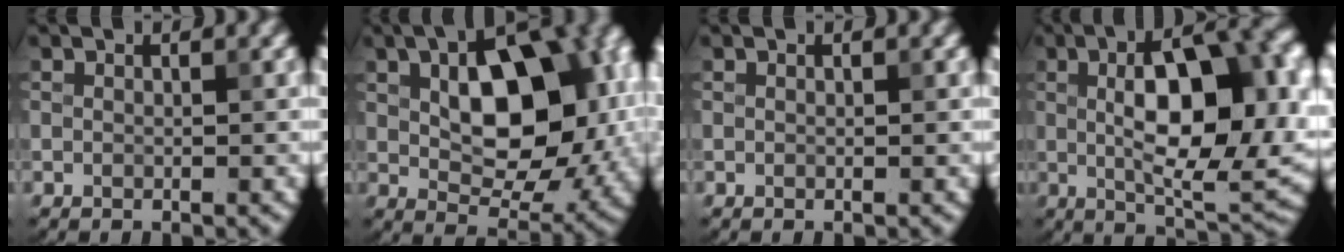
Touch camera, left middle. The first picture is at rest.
{"total": 14.0, "force": [2.3, 8.1, 11.2], "torque": [-0.153, 0.014, 0.047]}
{"total": 0.0}
{"total": 11.9, "force": [1.2, 5.2, 10.6], "torque": [-0.147, 0.010, 0.025]}